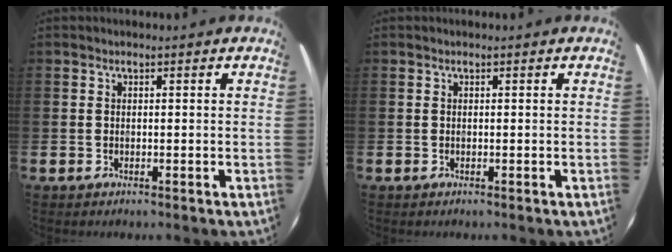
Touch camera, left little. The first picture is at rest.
{"total": 0.0}